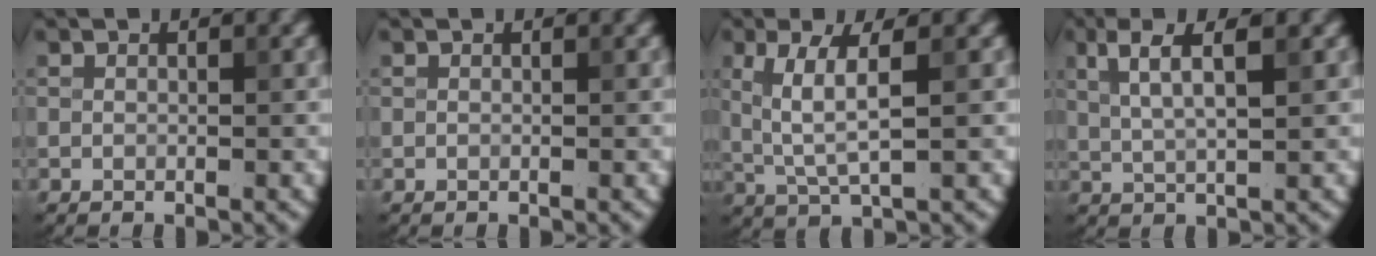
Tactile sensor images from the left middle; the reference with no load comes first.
{"total": 0.0}
{"total": 4.2, "force": [1.0, 1.0, 4.0], "torque": [-0.089, 0.001, 0.025]}
{"total": 4.4, "force": [1.9, 1.1, 3.9], "torque": [-0.073, 0.003, 0.036]}